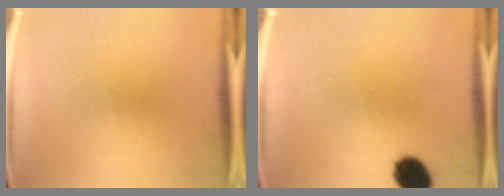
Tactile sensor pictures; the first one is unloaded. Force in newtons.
{"total": 8.2}